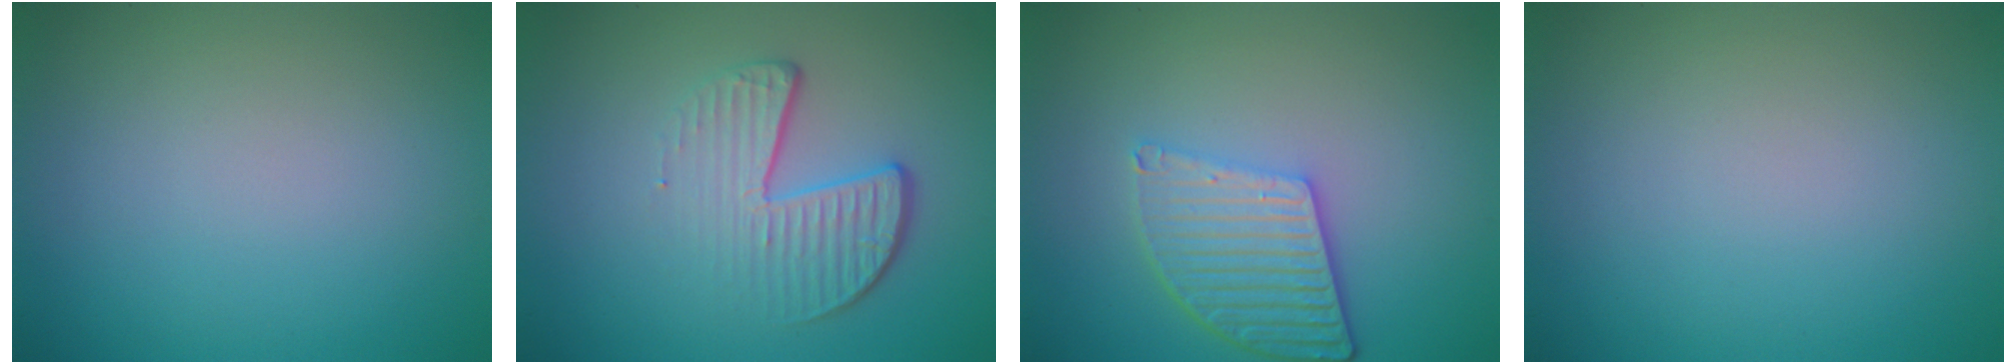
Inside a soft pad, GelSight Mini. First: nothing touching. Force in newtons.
{"total": 4.3, "press": 2.8, "slide": 3.3}
{"total": 4.8, "press": 3.8, "slide": 3.0}
{"total": 0.0}